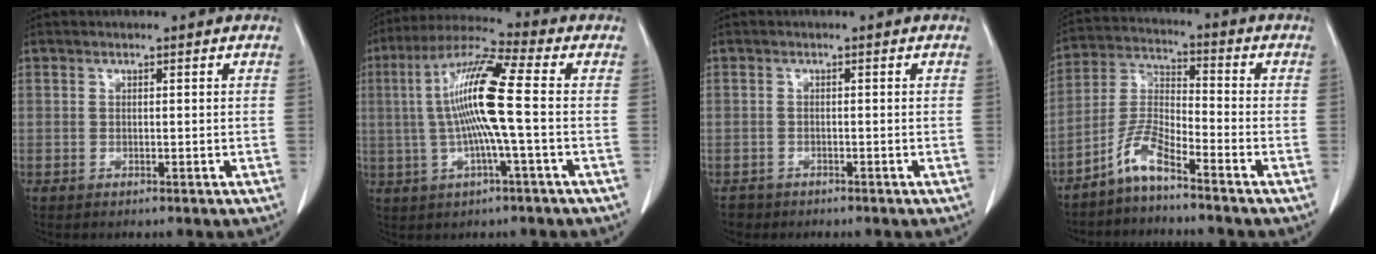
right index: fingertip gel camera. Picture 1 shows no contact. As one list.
[{"total": 12.4, "force": [0.1, -0.2, 12.4], "torque": [-0.242, 0.013, -0.005]}, {"total": 1.4, "force": [-0.9, 1.0, -0.2], "torque": [-0.009, 0.004, -0.014]}, {"total": 6.4, "force": [-4.9, 0.7, 4.1], "torque": [-0.098, -0.003, -0.102]}]